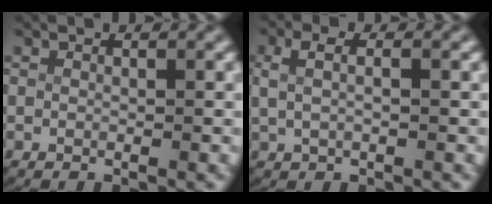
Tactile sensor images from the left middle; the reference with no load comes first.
{"total": 3.3, "force": [0.6, 1.9, 2.6], "torque": [-0.057, 0.005, 0.009]}